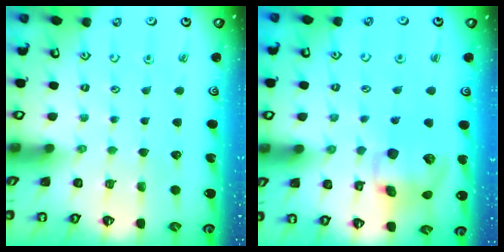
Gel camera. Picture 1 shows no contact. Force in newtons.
{"total": 13.1, "press": 13.0, "slide": 2.0}